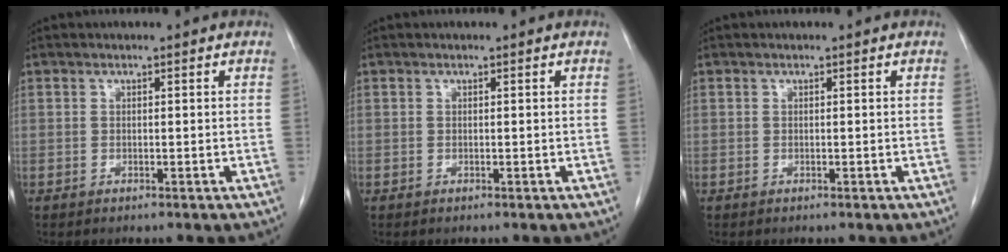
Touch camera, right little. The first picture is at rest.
{"total": 0.0}
{"total": 0.0}